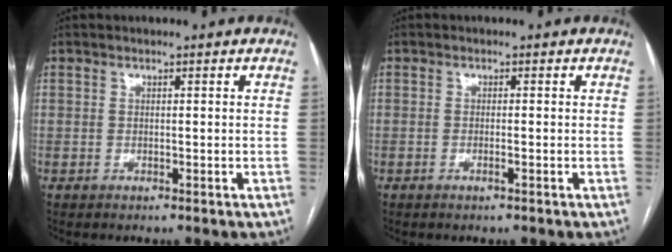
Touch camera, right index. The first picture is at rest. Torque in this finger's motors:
{"motor_torque": [-0.37, 0.30, 0.08, -0.01]}